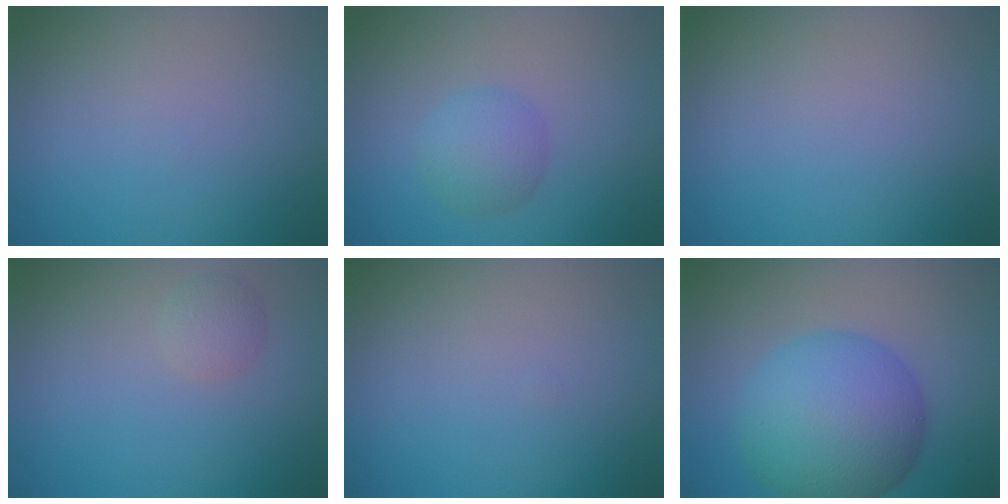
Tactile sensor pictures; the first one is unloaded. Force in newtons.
{"total": 2.8, "press": 2.8, "slide": 0.1}
{"total": 0.0}
{"total": 1.6, "press": 1.6, "slide": 0.0}
{"total": 0.0}
{"total": 10.6, "press": 10.6, "slide": 0.1}